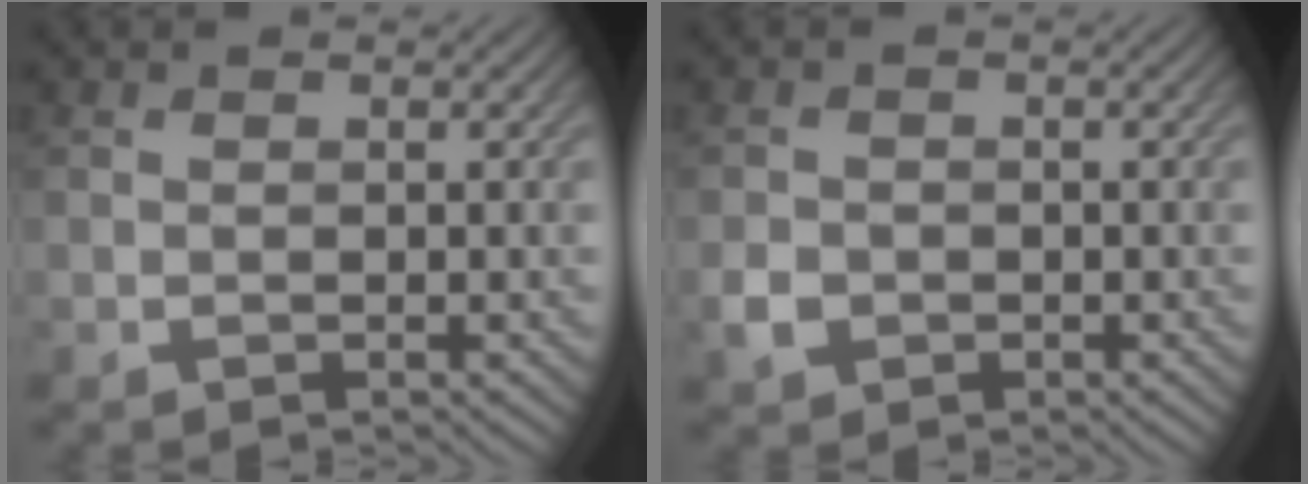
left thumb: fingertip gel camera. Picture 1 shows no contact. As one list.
[{"total": 2.2, "force": [-0.9, 1.9, 0.8], "torque": [-0.018, -0.005, -0.020]}]